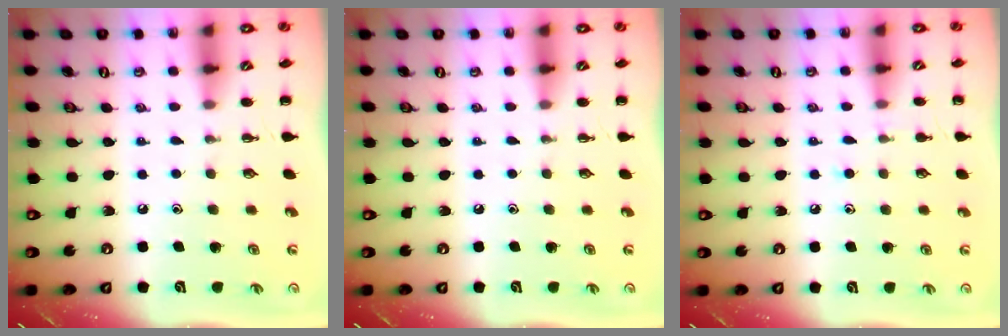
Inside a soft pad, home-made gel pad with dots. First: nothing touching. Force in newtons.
{"total": 0.0}
{"total": 5.1, "press": 4.8, "slide": 1.7}